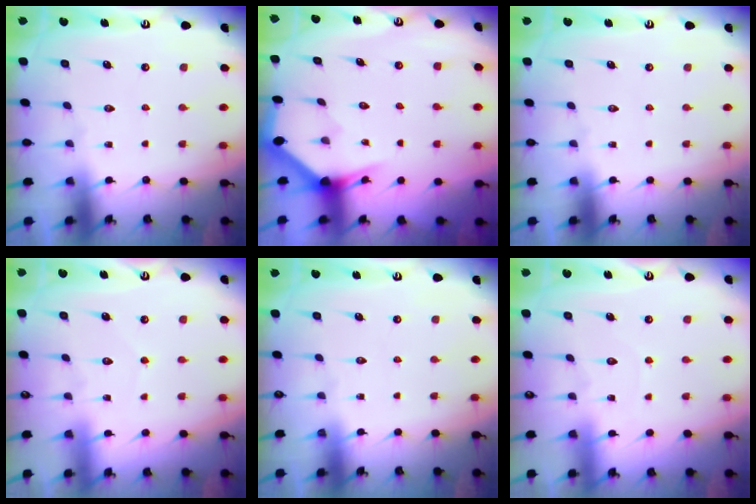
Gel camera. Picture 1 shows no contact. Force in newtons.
{"total": 3.1, "press": 3.1, "slide": 0.1}
{"total": 0.0}
{"total": 2.6, "press": 2.6, "slide": 0.3}
{"total": 0.0}
{"total": 2.8, "press": 2.8, "slide": 0.3}